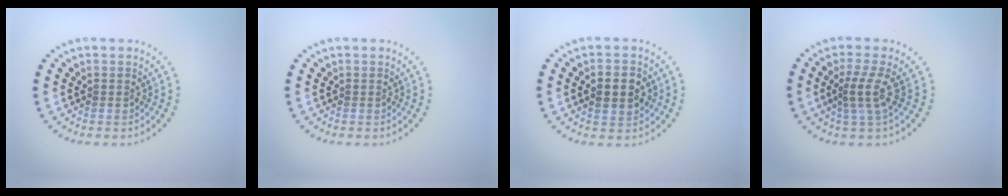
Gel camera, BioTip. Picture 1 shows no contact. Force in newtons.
{"total": 0.0}
{"total": 3.8, "press": 3.8, "slide": 0.1}
{"total": 2.5, "press": 1.7, "slide": 1.9}